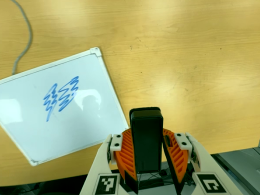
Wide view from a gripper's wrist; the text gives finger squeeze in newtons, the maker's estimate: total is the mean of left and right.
{"total": 6.4, "left": 6.0, "right": 6.8}